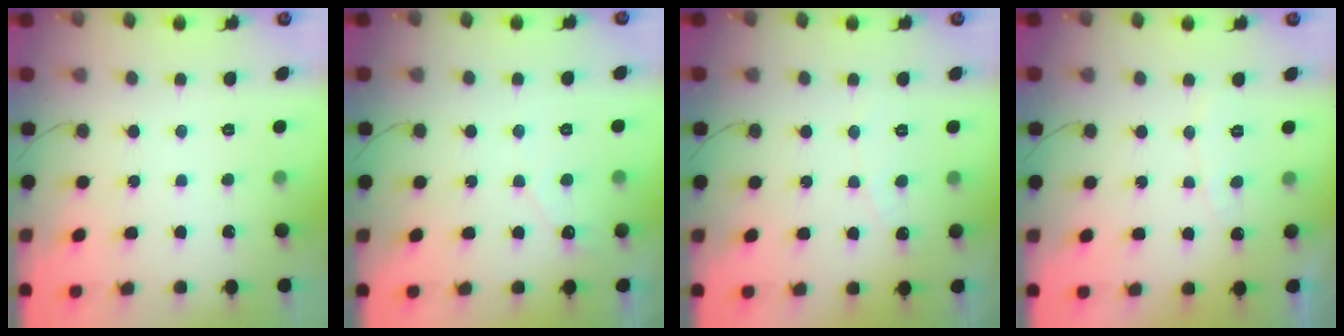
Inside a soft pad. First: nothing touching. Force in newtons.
{"total": 2.7, "press": 2.7, "slide": 0.1}
{"total": 2.5, "press": 2.5, "slide": 0.1}
{"total": 4.4, "press": 4.4, "slide": 0.3}